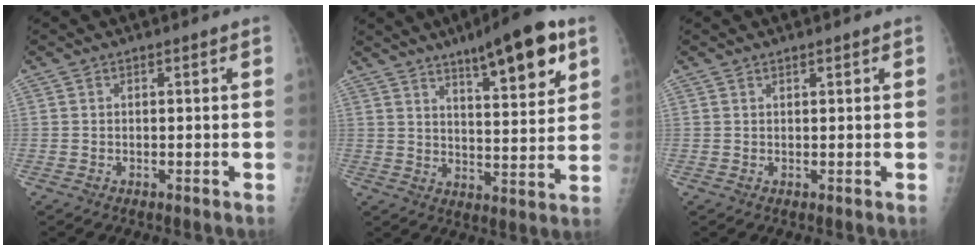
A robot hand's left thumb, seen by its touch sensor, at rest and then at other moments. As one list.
[{"total": 15.2, "force": [8.6, 3.7, 11.9], "torque": [-0.151, -0.039, 0.129]}, {"total": 0.7, "force": [0.6, 0.2, 0.3], "torque": [-0.004, -0.003, 0.011]}]